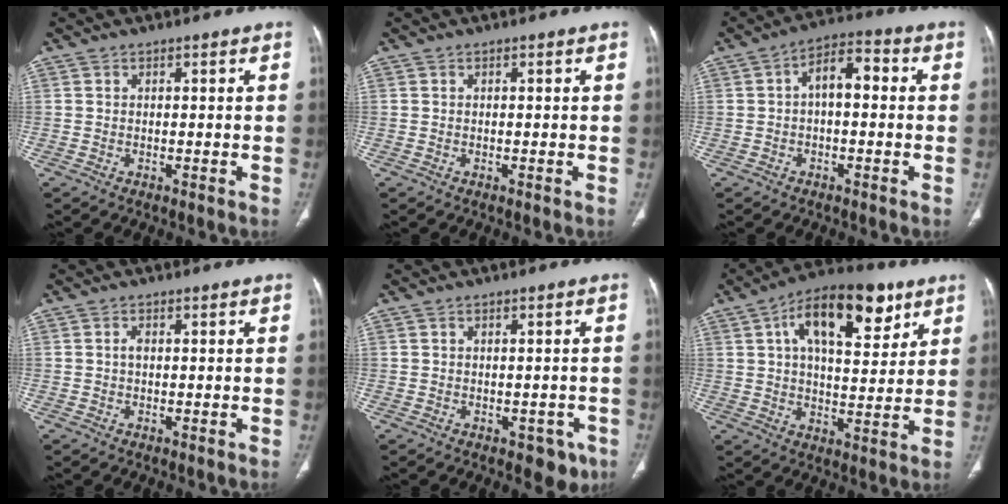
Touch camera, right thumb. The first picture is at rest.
{"total": 0.0}
{"total": 7.1, "force": [0.3, 3.8, 6.0], "torque": [-0.084, 0.030, -0.006]}
{"total": 1.0, "force": [-0.1, 0.6, 0.8], "torque": [-0.014, 0.002, -0.004]}
{"total": 4.5, "force": [-2.3, 2.8, 2.7], "torque": [-0.008, 0.009, -0.026]}
{"total": 18.3, "force": [8.3, 8.7, 13.8], "torque": [-0.180, -0.006, 0.129]}